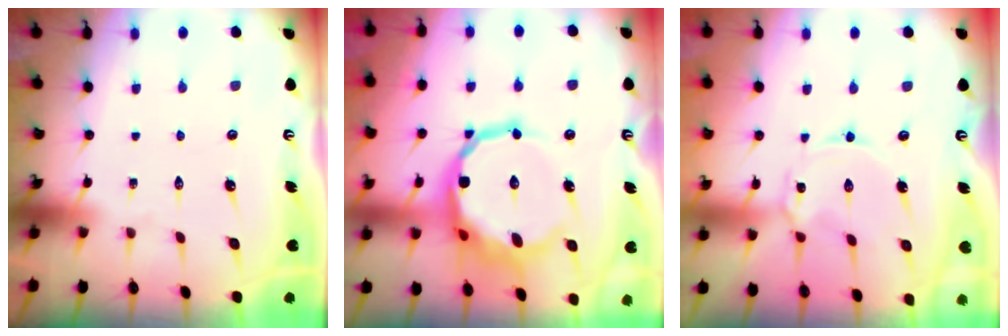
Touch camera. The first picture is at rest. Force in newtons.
{"total": 14.2, "press": 13.4, "slide": 4.6}
{"total": 2.6, "press": 2.5, "slide": 0.3}